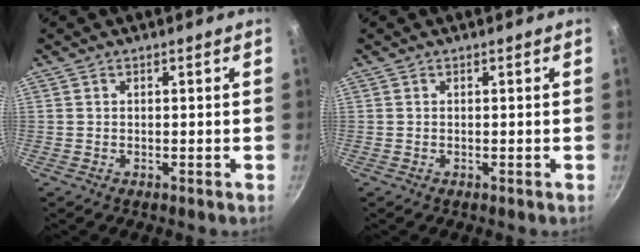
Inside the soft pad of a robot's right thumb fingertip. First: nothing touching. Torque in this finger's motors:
{"motor_torque": [0.64, -0.27, 0.15, 0.15, 0.05]}